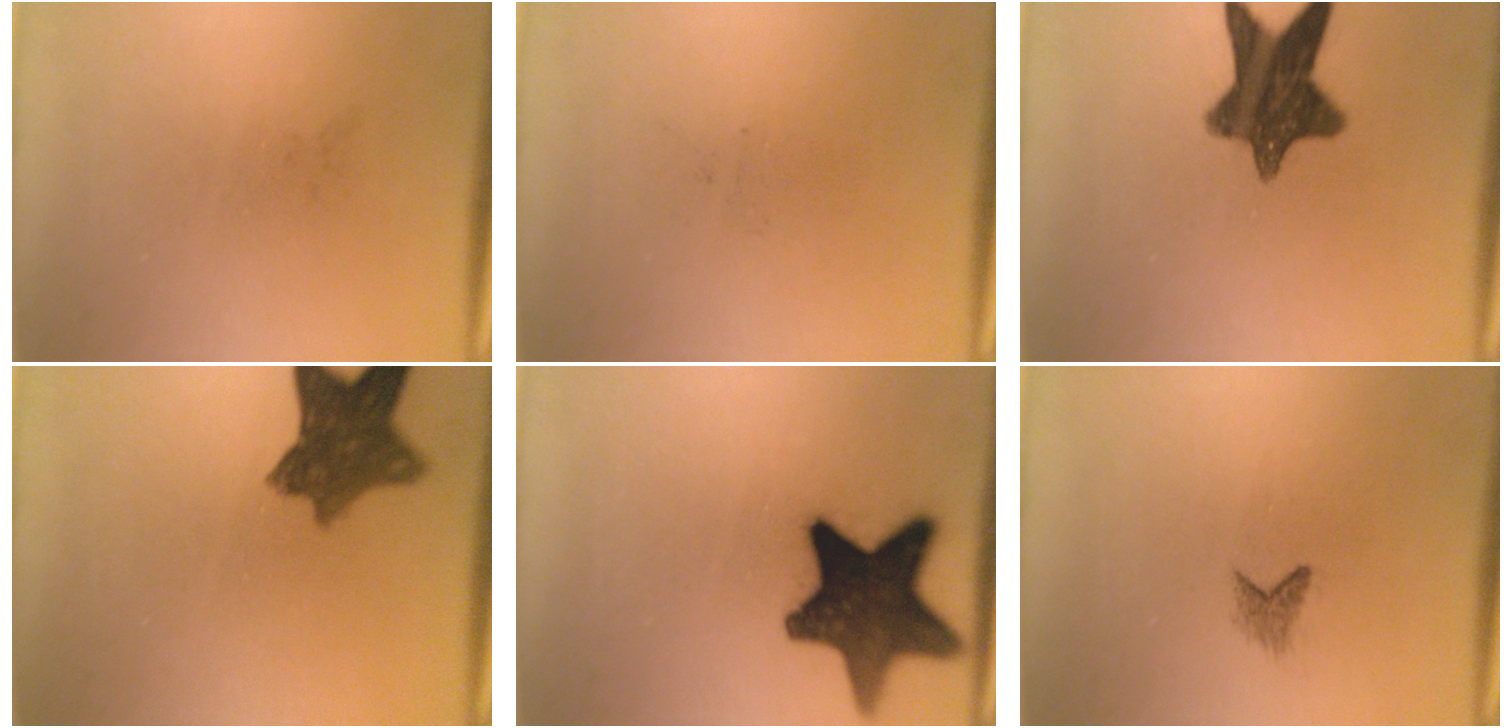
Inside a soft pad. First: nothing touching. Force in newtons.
{"total": 0.0}
{"total": 11.5}
{"total": 9.2}
{"total": 16.5}
{"total": 1.2}